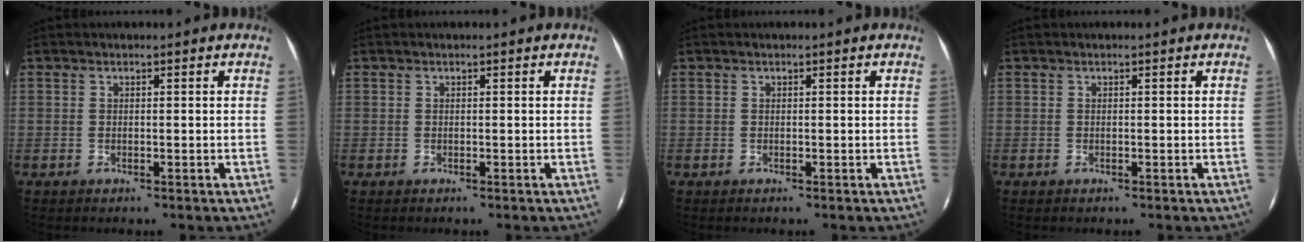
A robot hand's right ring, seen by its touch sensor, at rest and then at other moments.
{"total": 0.0}
{"total": 0.0}
{"total": 0.0}